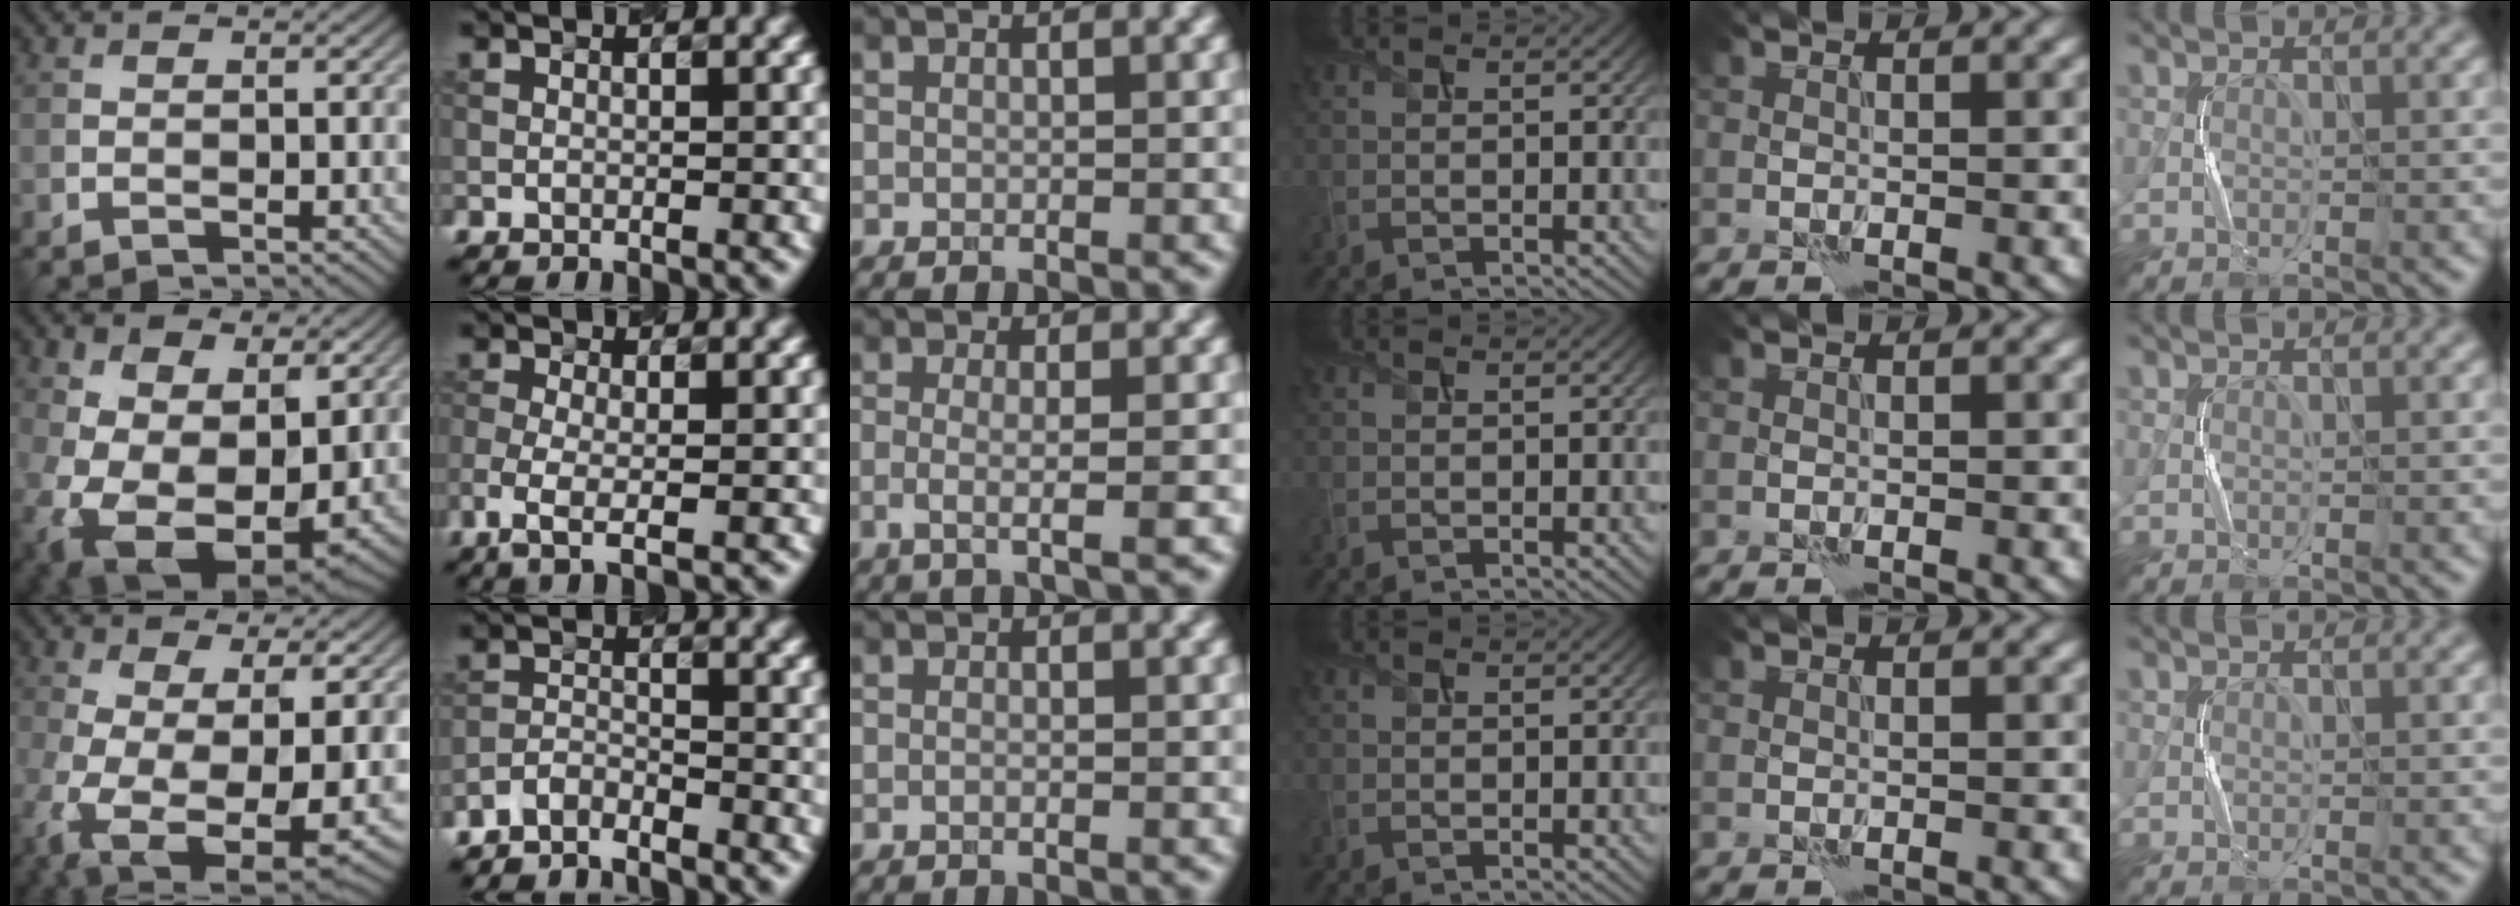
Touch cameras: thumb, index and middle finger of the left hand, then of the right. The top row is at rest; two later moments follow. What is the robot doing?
{"motion": "squeeze", "object": "sponge"}